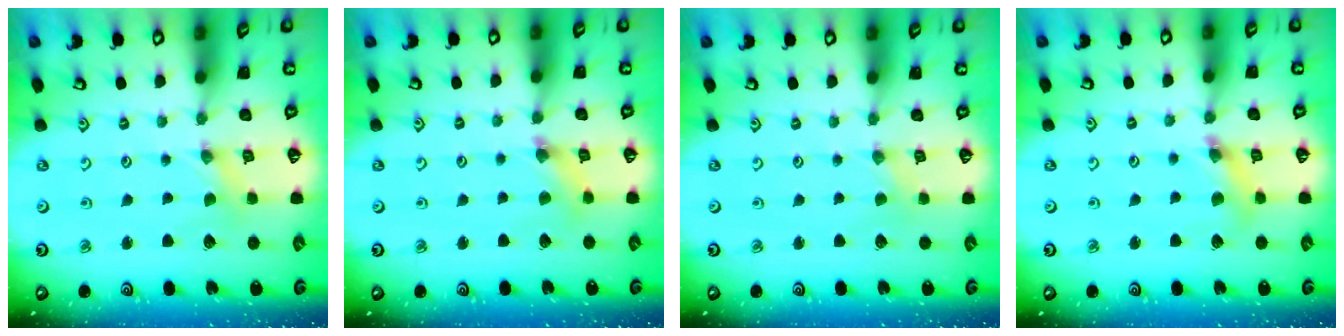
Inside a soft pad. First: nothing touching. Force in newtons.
{"total": 3.7, "press": 3.7, "slide": 0.4}
{"total": 0.0}
{"total": 7.1, "press": 7.0, "slide": 0.8}